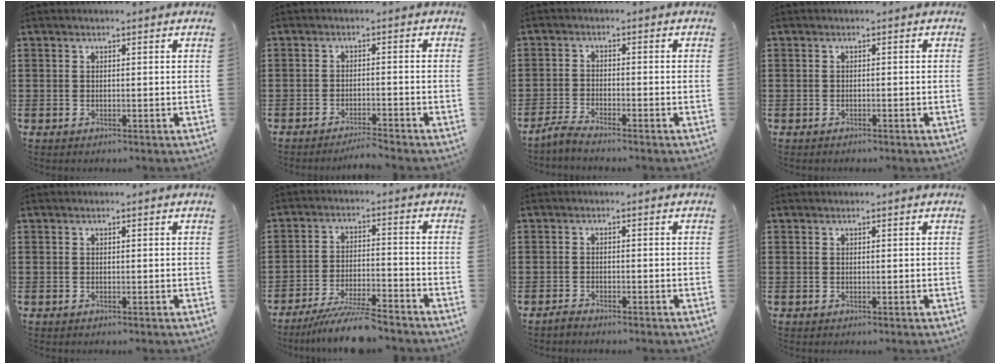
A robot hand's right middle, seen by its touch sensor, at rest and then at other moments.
{"total": 2.5, "force": [-2.4, -0.2, 0.6], "torque": [-0.011, 0.000, -0.049]}
{"total": 2.7, "force": [-2.5, -0.2, 1.0], "torque": [-0.033, -0.003, -0.053]}
{"total": 0.5, "force": [-0.5, -0.2, 0.1], "torque": [-0.003, -0.004, -0.009]}
{"total": 0.0}
{"total": 7.7, "force": [-7.0, 0.1, 3.3], "torque": [-0.063, -0.004, -0.130]}
{"total": 1.3, "force": [-1.3, -0.2, 0.2], "torque": [-0.009, -0.002, -0.024]}
{"total": 0.0}